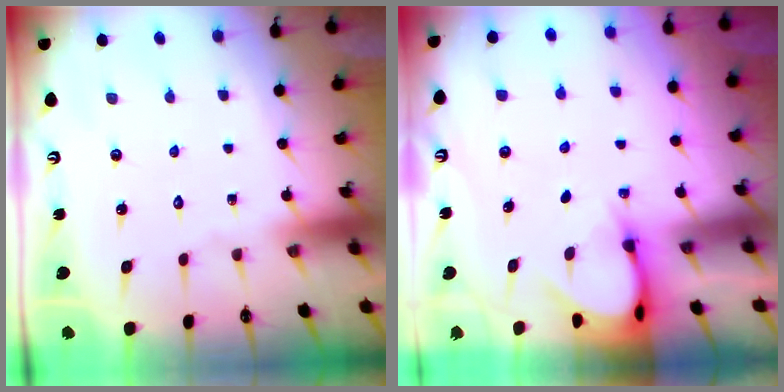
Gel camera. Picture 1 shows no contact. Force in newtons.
{"total": 3.9, "press": 3.9, "slide": 0.3}